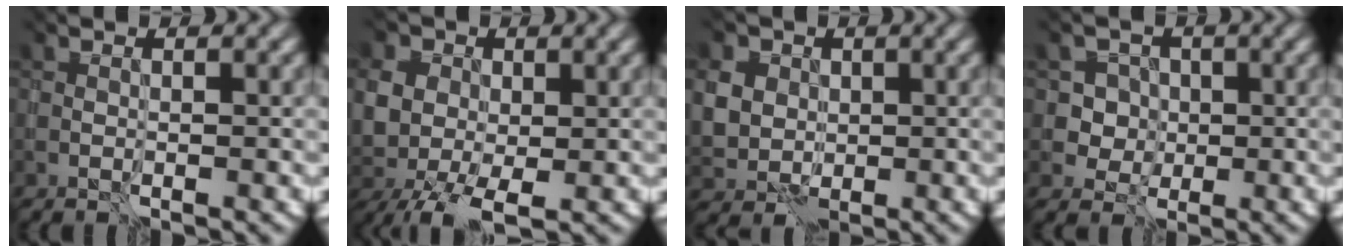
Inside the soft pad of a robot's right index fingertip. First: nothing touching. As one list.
[{"total": 6.8, "force": [-0.8, 4.9, 4.6], "torque": [-0.121, -0.001, -0.020]}, {"total": 5.4, "force": [1.9, 4.7, 1.9], "torque": [-0.054, 0.023, 0.025]}, {"total": 3.5, "force": [1.3, 3.2, 0.2], "torque": [0.016, 0.016, 0.010]}]